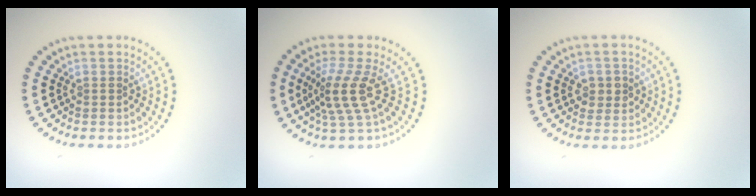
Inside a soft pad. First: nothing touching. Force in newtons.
{"total": 3.7, "press": 2.7, "slide": 2.5}
{"total": 1.8, "press": 1.8, "slide": 0.2}